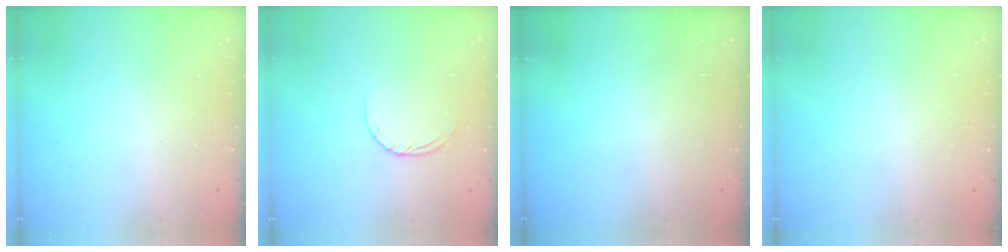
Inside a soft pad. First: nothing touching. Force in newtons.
{"total": 3.2, "press": 3.2, "slide": 0.3}
{"total": 0.0}
{"total": 2.6, "press": 2.6, "slide": 0.2}